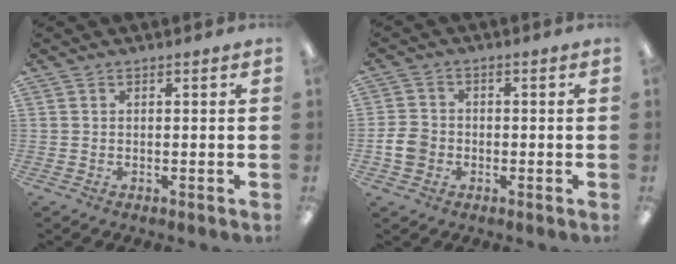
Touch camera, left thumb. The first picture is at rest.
{"total": 5.2, "force": [-1.3, 4.4, 2.6], "torque": [-0.057, 0.008, -0.024]}